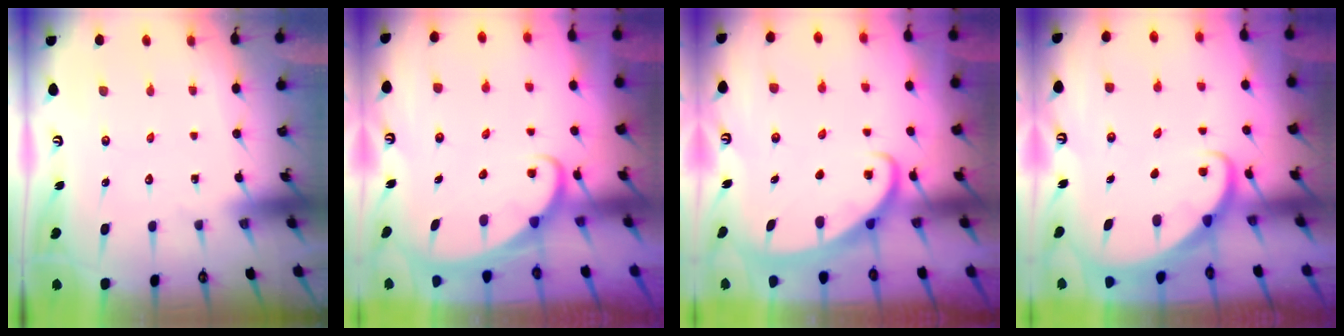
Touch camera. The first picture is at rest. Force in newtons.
{"total": 2.2, "press": 2.2, "slide": 0.2}
{"total": 2.5, "press": 2.5, "slide": 0.3}
{"total": 2.0, "press": 2.0, "slide": 0.2}